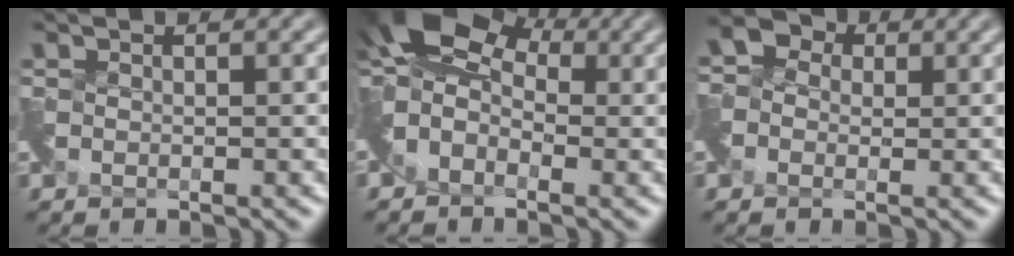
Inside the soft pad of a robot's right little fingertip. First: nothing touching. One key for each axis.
{"total": 7.0, "fx": 1.4, "fy": 4.6, "fz": 5.1, "tx": -0.098, "ty": 0.020, "tz": 0.006}
{"total": 2.5, "fx": -0.5, "fy": 2.3, "fz": 0.8, "tx": -0.024, "ty": 0.001, "tz": -0.010}